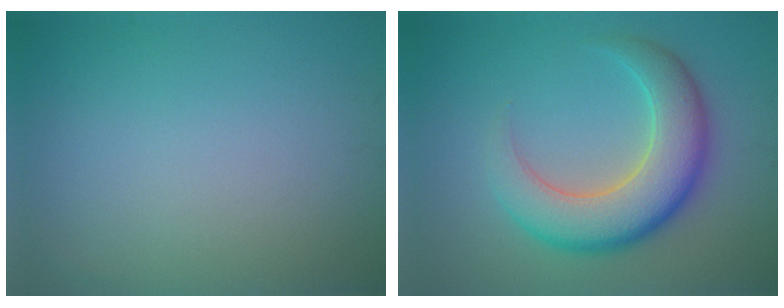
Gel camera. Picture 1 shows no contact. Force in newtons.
{"total": 7.3, "press": 7.3, "slide": 0.4}